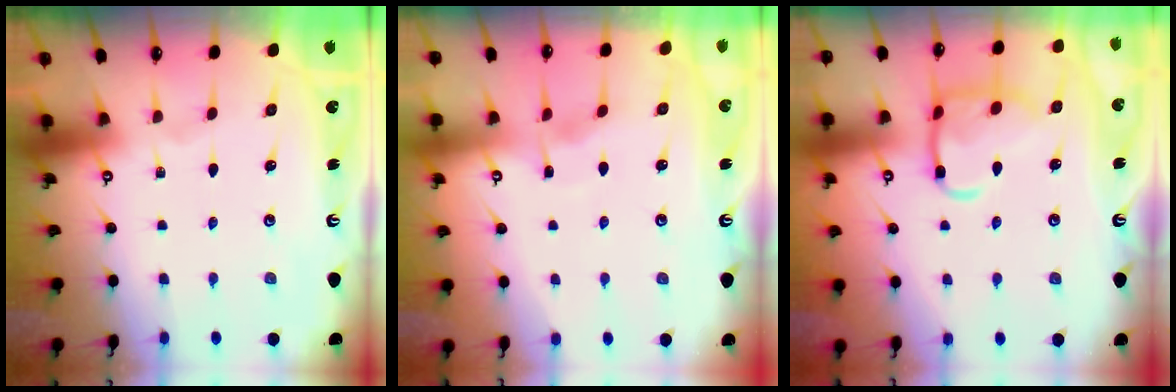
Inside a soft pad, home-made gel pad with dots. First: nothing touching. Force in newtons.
{"total": 2.7, "press": 2.7, "slide": 0.3}
{"total": 12.9, "press": 12.8, "slide": 1.1}